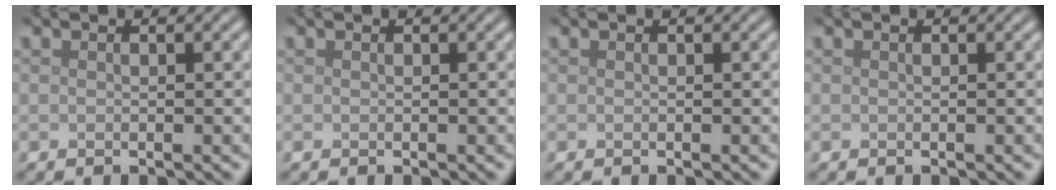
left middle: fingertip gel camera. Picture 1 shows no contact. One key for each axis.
{"total": 0.0}
{"total": 0.0}
{"total": 0.0}